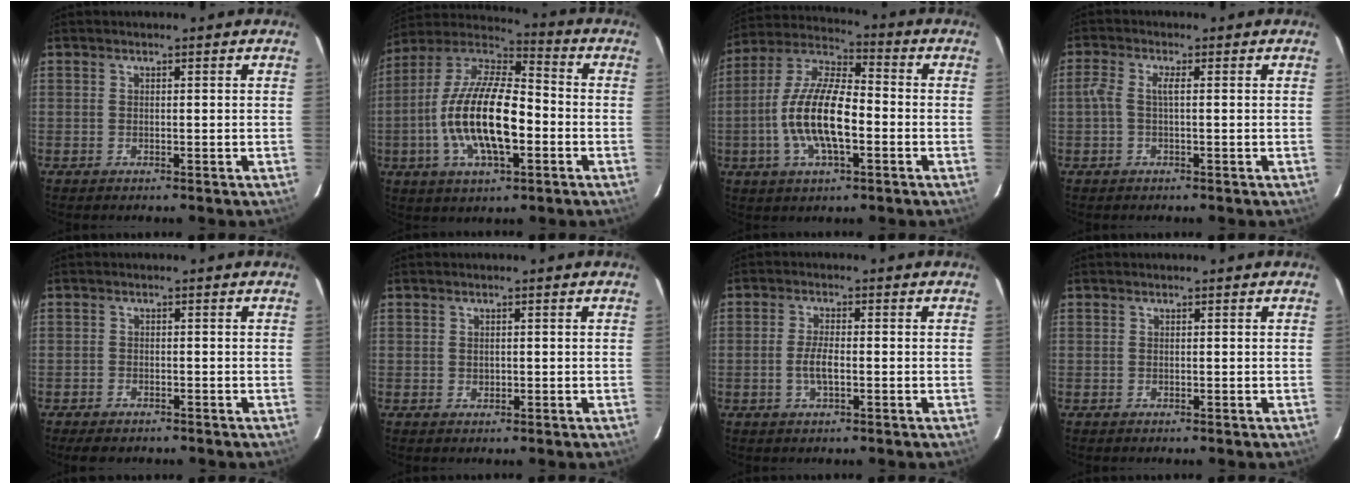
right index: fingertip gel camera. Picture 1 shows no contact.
{"total": 19.2, "force": [-4.2, 7.4, 17.2], "torque": [-0.342, -0.005, -0.081]}
{"total": 15.0, "force": [-3.4, 5.5, 13.6], "torque": [-0.273, 0.001, -0.067]}
{"total": 2.8, "force": [-0.2, 0.6, 2.8], "torque": [-0.060, 0.006, -0.005]}
{"total": 3.7, "force": [-2.9, 1.6, 1.4], "torque": [-0.041, -0.005, -0.046]}
{"total": 0.9, "force": [0.0, 0.8, 0.3], "torque": [-0.003, 0.001, 0.002]}
{"total": 3.6, "force": [-1.0, 1.1, 3.3], "torque": [-0.069, -0.002, -0.018]}
{"total": 0.0}